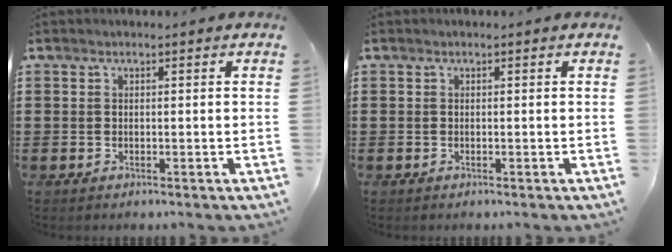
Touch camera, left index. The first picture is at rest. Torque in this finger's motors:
{"motor_torque": [0.00, 0.00, 0.00, 0.00]}